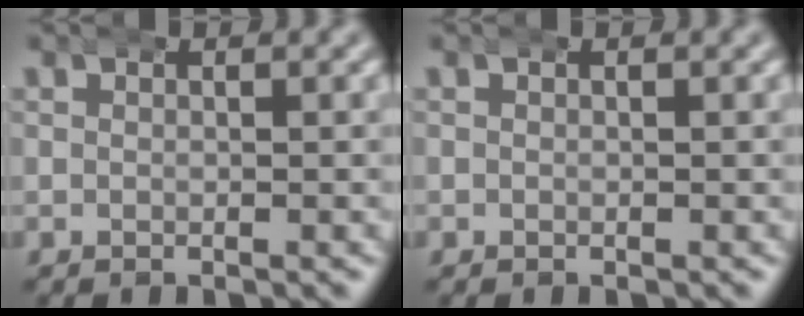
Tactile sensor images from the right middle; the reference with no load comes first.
{"total": 0.0}